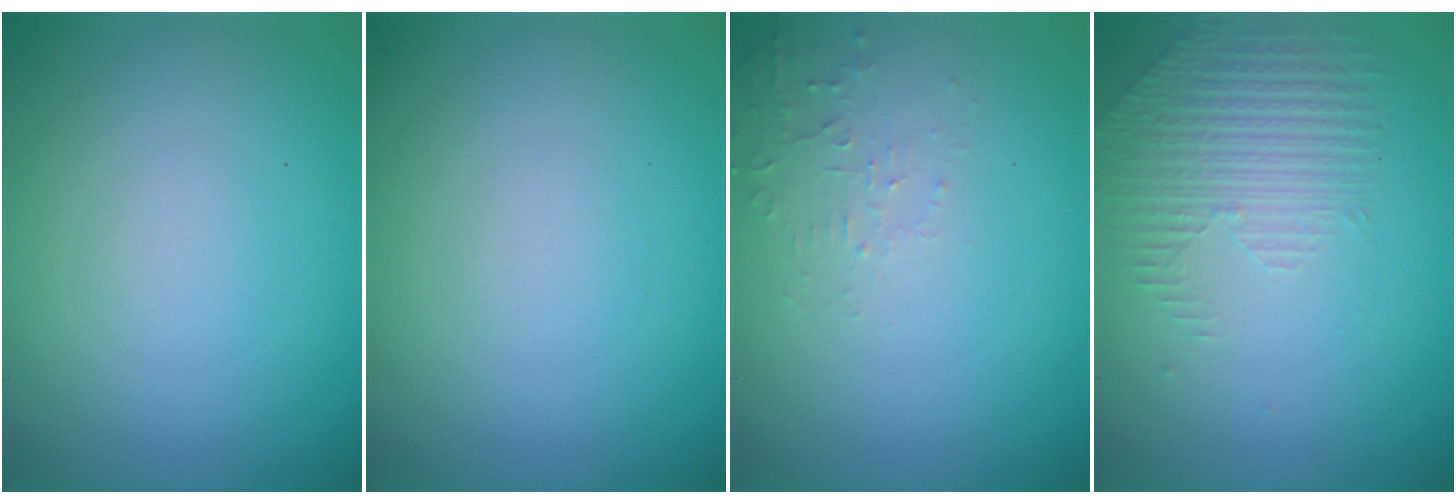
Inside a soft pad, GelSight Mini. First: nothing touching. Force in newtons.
{"total": 0.0}
{"total": 1.5, "press": 1.5, "slide": 0.3}
{"total": 1.5, "press": 0.9, "slide": 1.2}